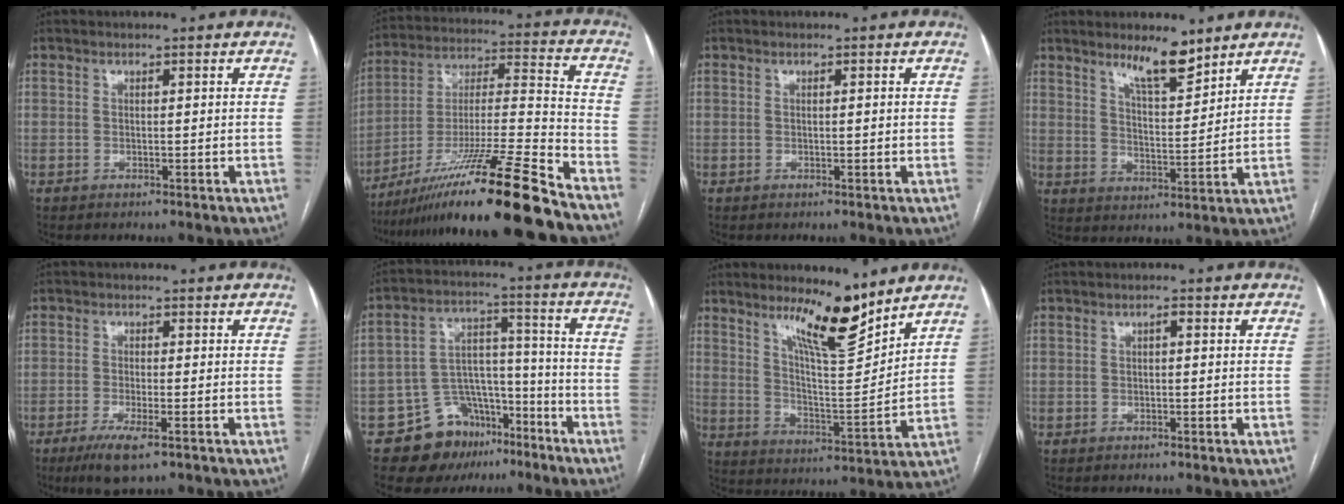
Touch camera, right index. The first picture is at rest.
{"total": 22.2, "force": [-17.2, -1.7, 14.0], "torque": [-0.242, -0.021, -0.302]}
{"total": 0.8, "force": [0.0, 0.1, 0.8], "torque": [-0.017, 0.002, 0.003]}
{"total": 7.3, "force": [5.8, 1.1, 4.3], "torque": [-0.078, -0.010, 0.105]}
{"total": 5.6, "force": [-3.3, 0.9, 4.4], "torque": [-0.082, -0.013, -0.055]}
{"total": 11.7, "force": [-7.9, 7.9, 3.7], "torque": [-0.048, 0.060, -0.120]}
{"total": 11.5, "force": [8.8, 1.2, 7.4], "torque": [-0.121, -0.018, 0.154]}
{"total": 0.9, "force": [0.2, 0.3, 0.8], "torque": [-0.009, 0.007, 0.001]}